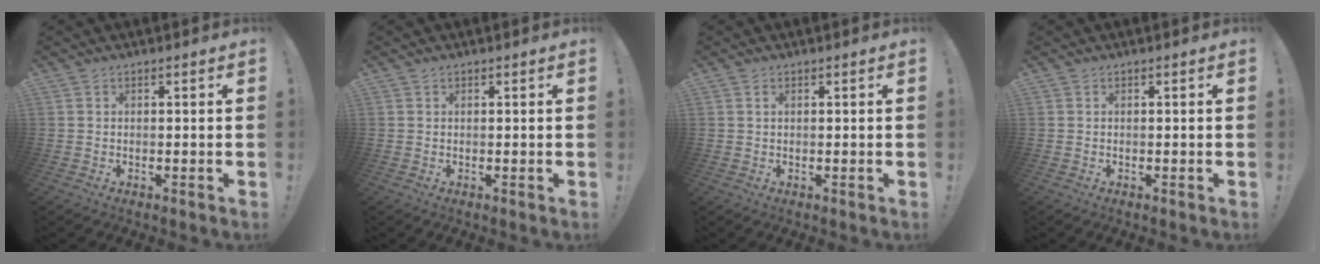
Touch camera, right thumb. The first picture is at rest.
{"total": 0.0}
{"total": 0.8, "force": [0.4, 0.3, 0.6], "torque": [-0.018, 0.004, 0.009]}
{"total": 0.0}